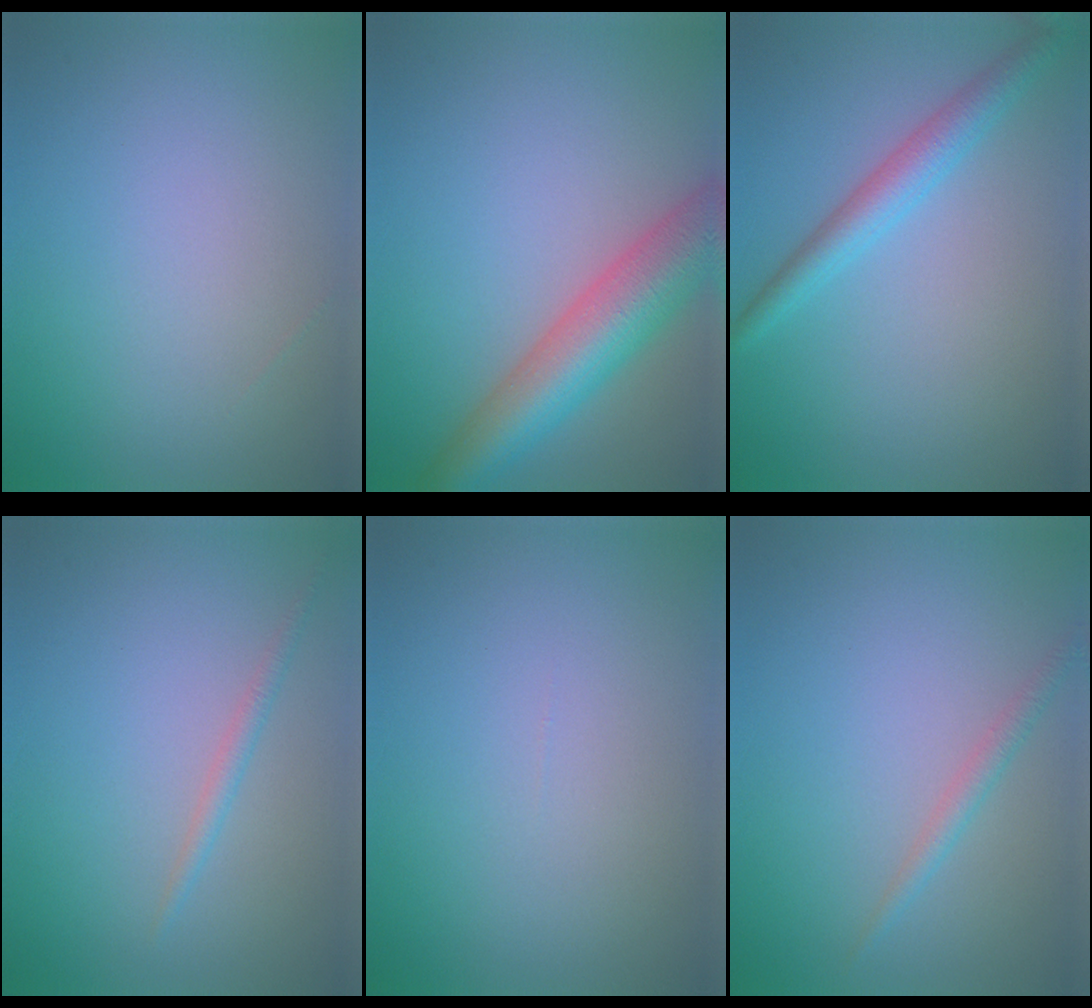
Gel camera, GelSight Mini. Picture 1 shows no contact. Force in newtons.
{"total": 7.9, "press": 7.9, "slide": 0.4}
{"total": 3.2, "press": 3.2, "slide": 0.1}
{"total": 1.2, "press": 1.2, "slide": 0.1}
{"total": 0.0}
{"total": 1.4, "press": 1.4, "slide": 0.0}